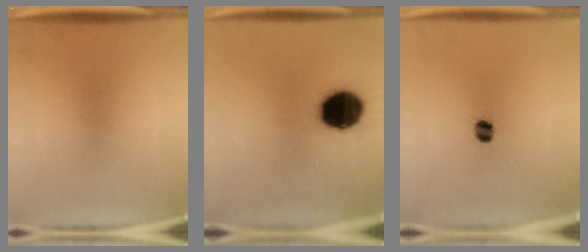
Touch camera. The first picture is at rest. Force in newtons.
{"total": 17.9}
{"total": 3.5}